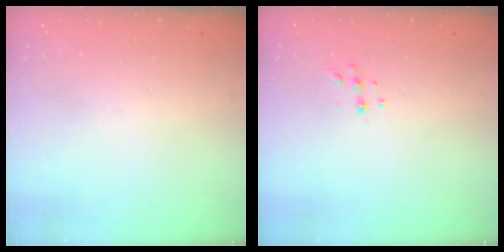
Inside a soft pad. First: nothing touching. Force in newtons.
{"total": 5.6, "press": 5.6, "slide": 0.7}